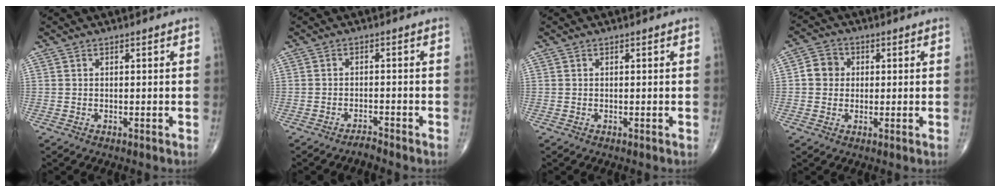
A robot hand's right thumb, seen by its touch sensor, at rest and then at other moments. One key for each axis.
{"total": 1.7, "fx": -1.7, "fy": 0.1, "fz": 0.2, "tx": -0.007, "ty": 0.007, "tz": -0.030}
{"total": 0.0}
{"total": 4.8, "fx": 0.4, "fy": 4.4, "fz": 1.8, "tx": -0.014, "ty": 0.009, "tz": -0.002}